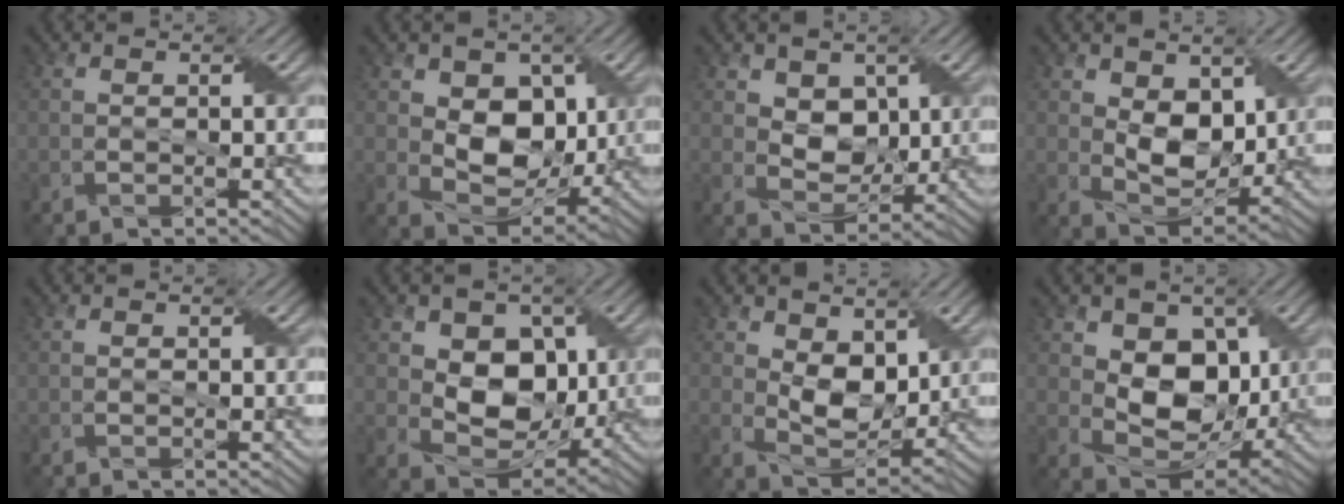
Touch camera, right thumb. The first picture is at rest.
{"total": 8.3, "force": [1.6, 5.9, 5.5], "torque": [-0.115, -0.011, 0.023]}
{"total": 5.4, "force": [1.8, 4.0, 3.1], "torque": [-0.074, -0.011, 0.024]}
{"total": 7.2, "force": [2.0, 4.8, 5.0], "torque": [-0.112, -0.011, 0.033]}
{"total": 0.0}
{"total": 8.9, "force": [1.6, 6.6, 5.8], "torque": [-0.118, -0.013, 0.020]}
{"total": 6.7, "force": [2.2, 4.4, 4.5], "torque": [-0.102, -0.013, 0.036]}
{"total": 9.4, "force": [1.9, 6.7, 6.3], "torque": [-0.127, -0.014, 0.025]}